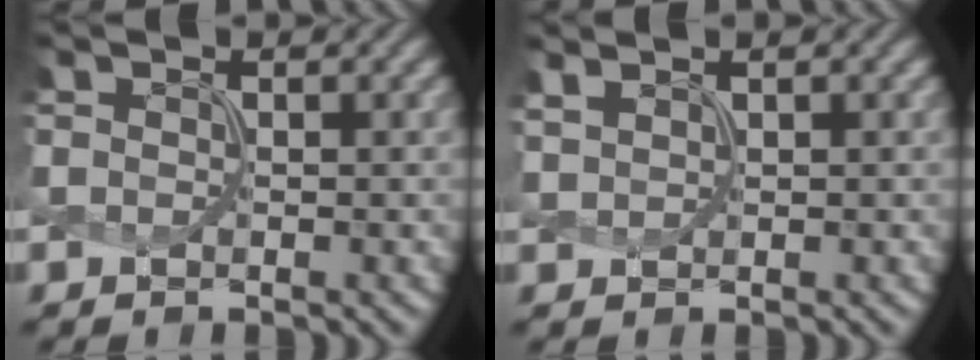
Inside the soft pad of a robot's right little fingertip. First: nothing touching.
{"total": 1.5, "force": [1.2, 0.4, 0.7], "torque": [-0.007, 0.001, 0.020]}